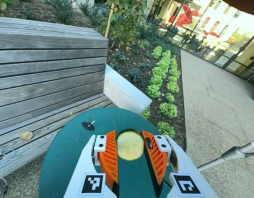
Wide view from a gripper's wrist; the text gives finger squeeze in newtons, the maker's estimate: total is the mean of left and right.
{"total": 12.3, "left": 12.2, "right": 12.3}